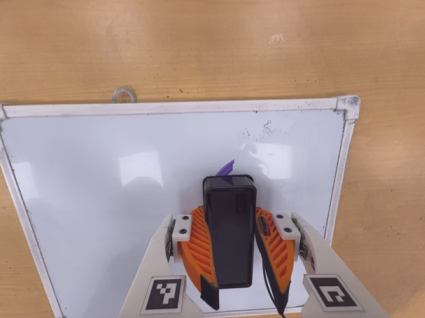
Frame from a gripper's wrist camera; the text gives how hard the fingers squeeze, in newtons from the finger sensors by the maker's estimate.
{"total": 13.0, "left": 11.8, "right": 14.3}